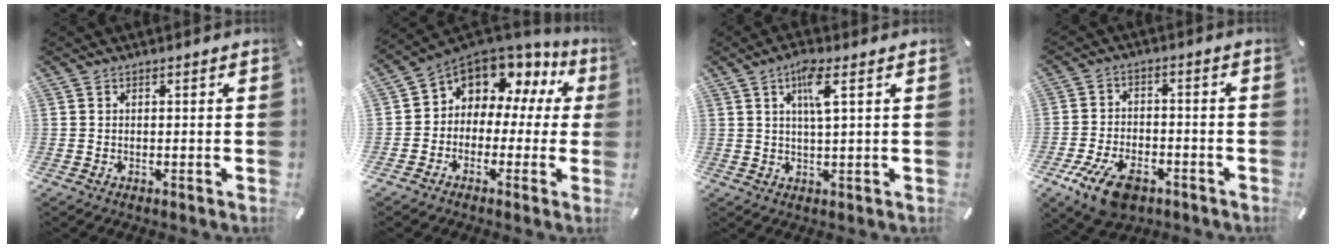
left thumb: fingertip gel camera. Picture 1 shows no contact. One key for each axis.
{"total": 7.8, "fx": 4.6, "fy": 5.8, "fz": 2.2, "tx": -0.050, "ty": -0.045, "tz": 0.085}
{"total": 6.4, "fx": 2.6, "fy": 1.0, "fz": 5.8, "tx": -0.120, "ty": 0.004, "tz": 0.042}
{"total": 10.0, "fx": -5.6, "fy": 5.6, "fz": 6.0, "tx": -0.123, "ty": 0.025, "tz": -0.099}